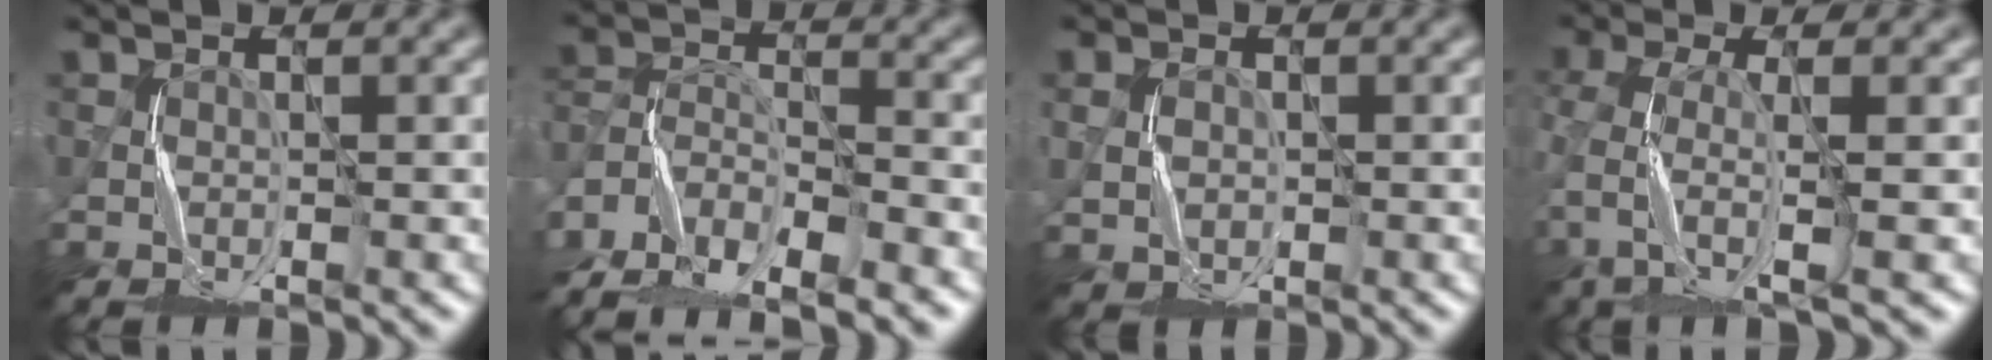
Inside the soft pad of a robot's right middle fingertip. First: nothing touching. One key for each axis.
{"total": 10.0, "fx": -8.8, "fy": 2.9, "fz": 3.9, "tx": -0.067, "ty": -0.013, "tz": -0.161}
{"total": 1.4, "fx": -0.4, "fy": 1.2, "fz": 0.6, "tx": -0.014, "ty": 0.001, "tz": -0.005}
{"total": 4.0, "fx": -1.7, "fy": 0.8, "fz": 3.6, "tx": -0.086, "ty": -0.013, "tz": -0.038}